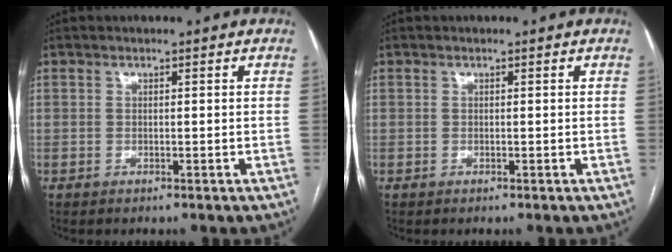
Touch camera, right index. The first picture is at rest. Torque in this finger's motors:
{"motor_torque": [0.00, 0.00, 0.00, 0.01]}